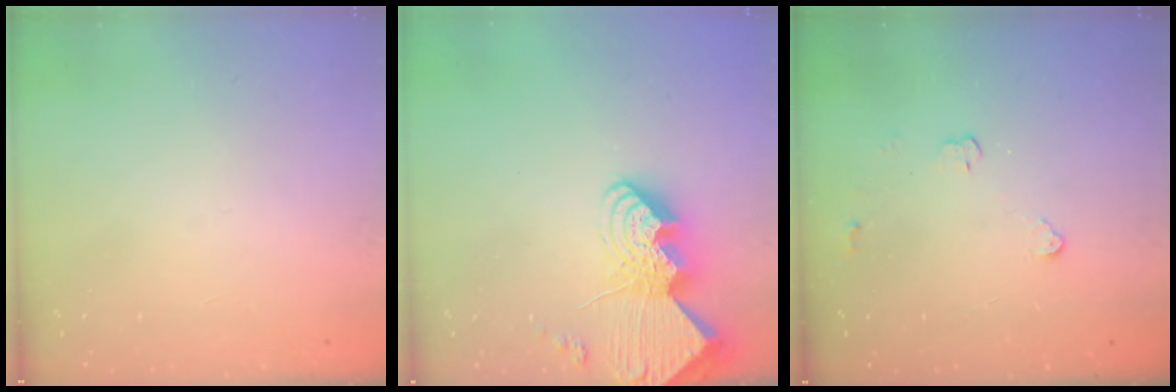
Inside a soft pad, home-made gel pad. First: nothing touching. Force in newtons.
{"total": 18.8, "press": 18.7, "slide": 1.7}
{"total": 2.9, "press": 2.9, "slide": 0.4}